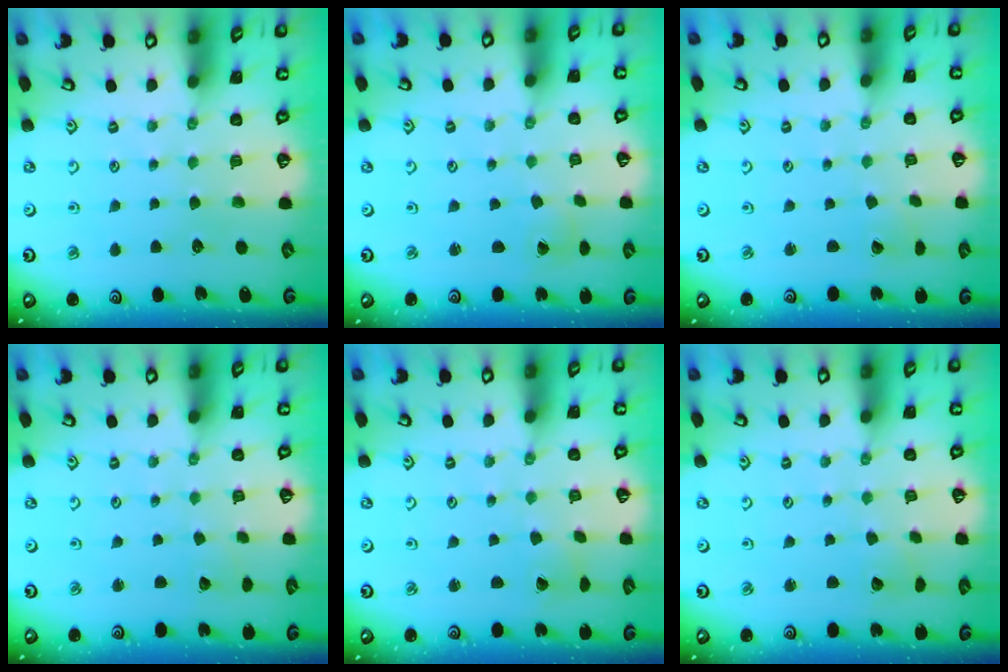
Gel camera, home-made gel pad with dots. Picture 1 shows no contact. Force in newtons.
{"total": 1.0, "press": 1.0, "slide": 0.0}
{"total": 0.0}
{"total": 0.9, "press": 0.9, "slide": 0.1}
{"total": 1.6, "press": 1.6, "slide": 0.1}
{"total": 2.0, "press": 2.0, "slide": 0.2}